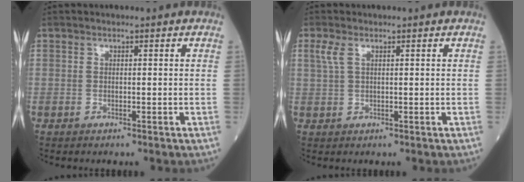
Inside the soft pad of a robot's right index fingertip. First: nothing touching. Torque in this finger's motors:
{"motor_torque": [-0.01, 0.00, 0.23, 0.05]}